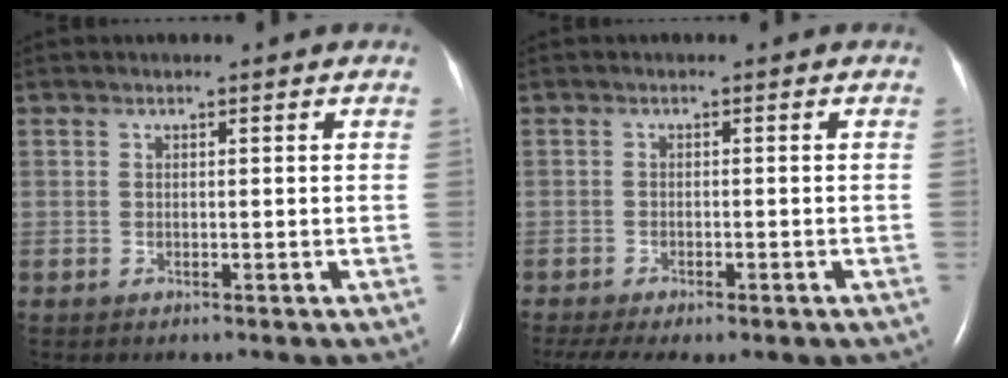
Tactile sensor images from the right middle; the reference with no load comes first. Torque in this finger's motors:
{"motor_torque": [1.10, -1.04, 0.15, 0.04]}